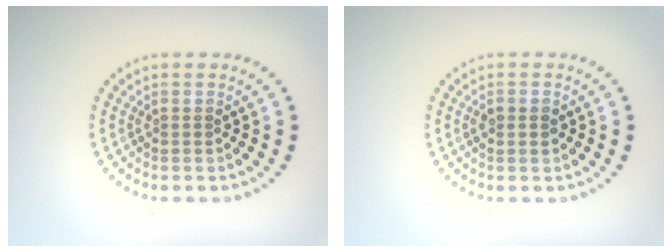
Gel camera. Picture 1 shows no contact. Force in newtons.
{"total": 0.9, "press": 0.9, "slide": 0.1}